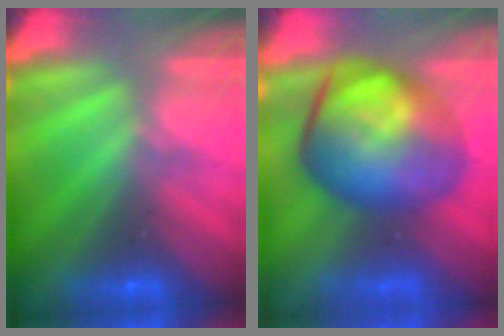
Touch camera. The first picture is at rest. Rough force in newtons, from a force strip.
{"total": 7.6}